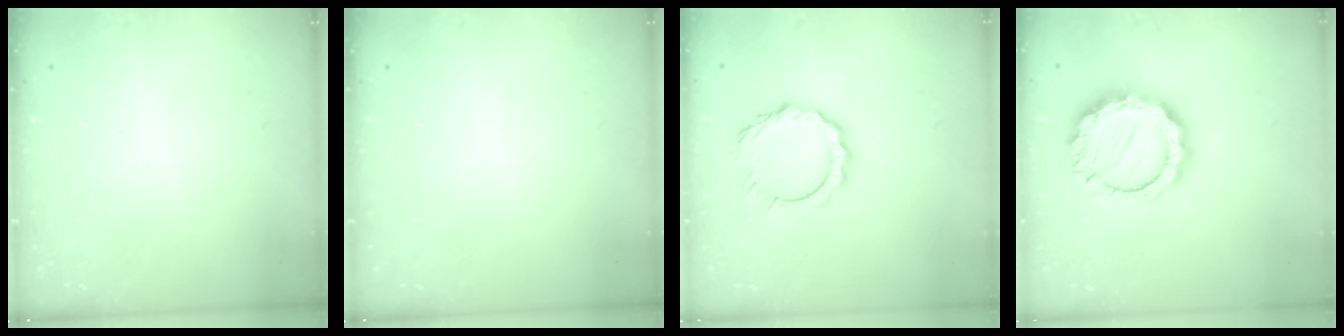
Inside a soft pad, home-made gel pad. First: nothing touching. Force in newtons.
{"total": 0.0}
{"total": 12.1, "press": 12.1, "slide": 1.0}
{"total": 18.3, "press": 18.2, "slide": 1.5}